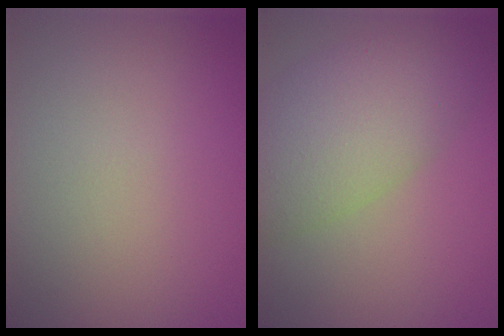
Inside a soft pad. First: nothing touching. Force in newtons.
{"total": 6.9, "press": 6.8, "slide": 0.5}